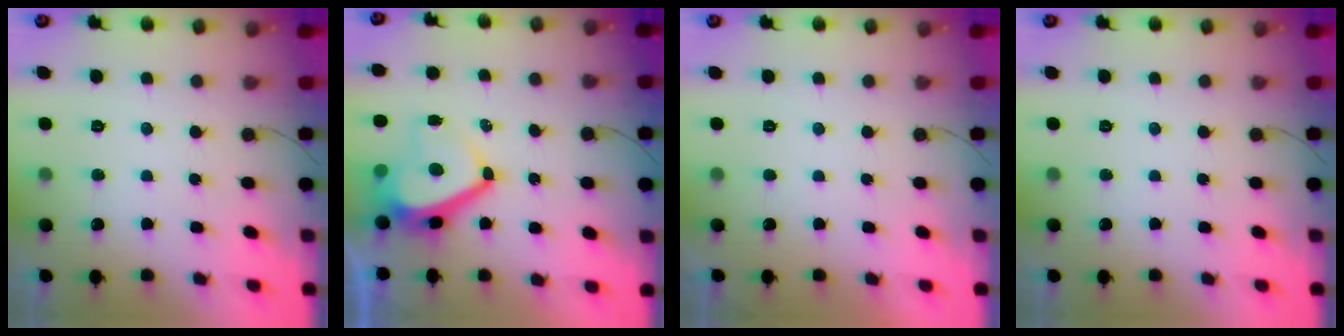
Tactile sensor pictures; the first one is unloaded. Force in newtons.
{"total": 9.9, "press": 9.8, "slide": 1.2}
{"total": 2.3, "press": 2.2, "slide": 0.3}
{"total": 0.0}